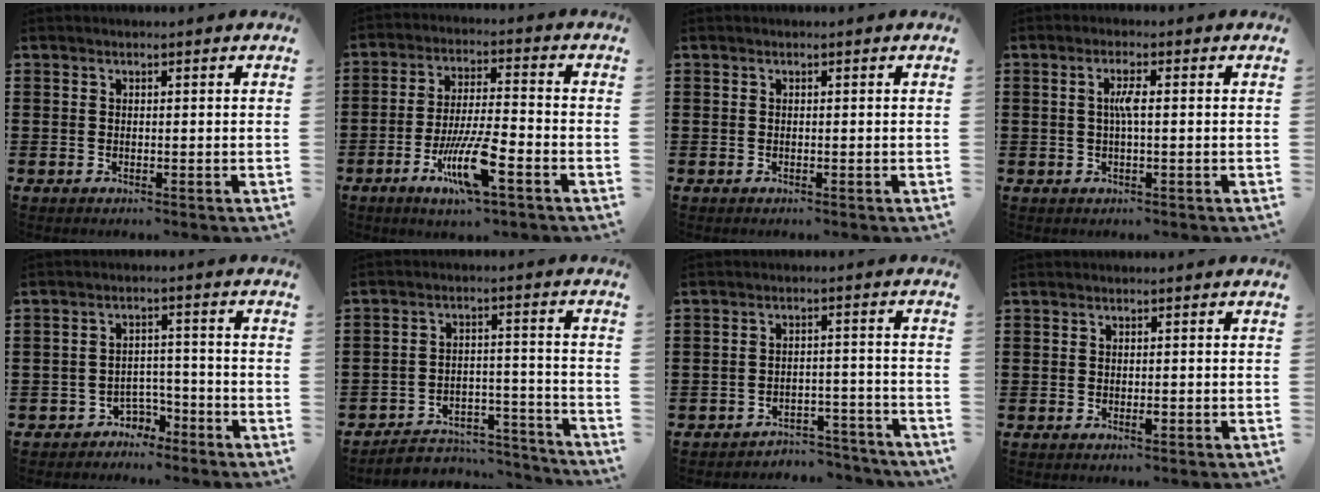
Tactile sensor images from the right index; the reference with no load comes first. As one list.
[{"total": 10.2, "force": [-4.8, 2.0, 8.7], "torque": [-0.175, -0.003, -0.090]}, {"total": 0.0}, {"total": 2.9, "force": [0.0, 0.3, 2.9], "torque": [-0.056, -0.001, -0.002]}, {"total": 3.3, "force": [-3.0, 1.5, 0.4], "torque": [-0.017, 0.008, -0.061]}, {"total": 5.3, "force": [-4.9, 1.6, 1.1], "torque": [-0.021, 0.014, -0.098]}, {"total": 3.6, "force": [-3.5, 0.6, 0.2], "torque": [-0.008, 0.006, -0.074]}, {"total": 1.0, "force": [-0.4, 0.4, 0.9], "torque": [-0.017, -0.003, -0.006]}]